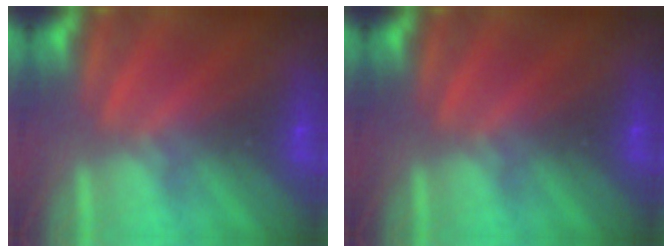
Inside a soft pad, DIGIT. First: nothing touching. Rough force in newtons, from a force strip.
{"total": 0.0}